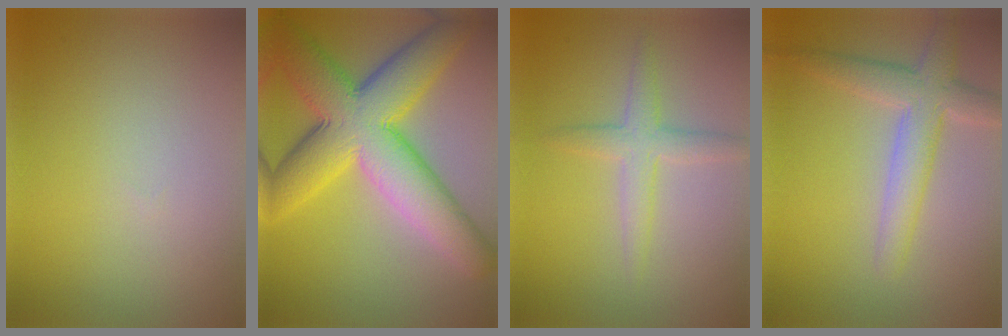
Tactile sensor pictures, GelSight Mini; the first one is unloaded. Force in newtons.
{"total": 11.1, "press": 11.1, "slide": 0.4}
{"total": 2.7, "press": 2.7, "slide": 0.1}
{"total": 4.2, "press": 4.2, "slide": 0.0}